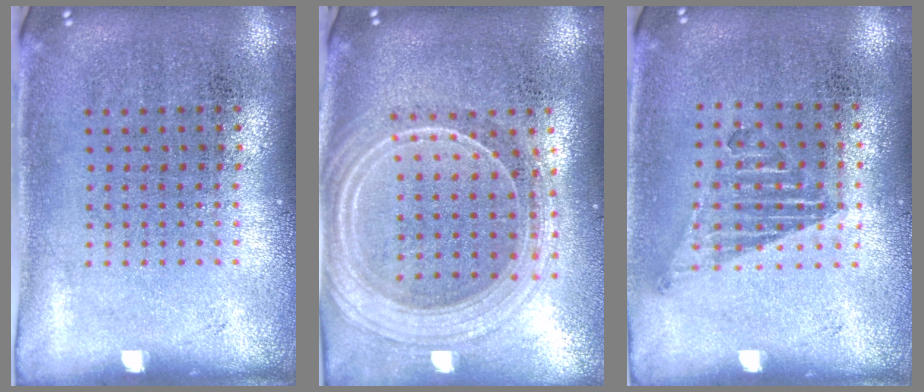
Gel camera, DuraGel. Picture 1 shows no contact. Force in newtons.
{"total": 2.5, "press": 2.1, "slide": 1.2}
{"total": 1.0, "press": 0.9, "slide": 0.4}